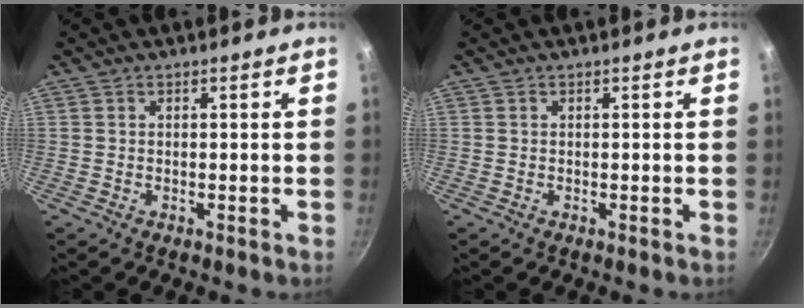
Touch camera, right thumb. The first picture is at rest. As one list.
[{"total": 0.0}]